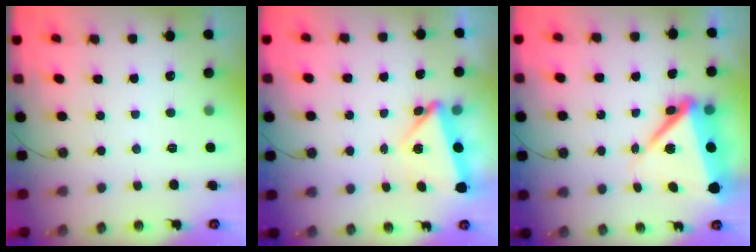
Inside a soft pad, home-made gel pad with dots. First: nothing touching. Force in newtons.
{"total": 5.9, "press": 5.6, "slide": 1.8}
{"total": 11.8, "press": 11.6, "slide": 1.9}